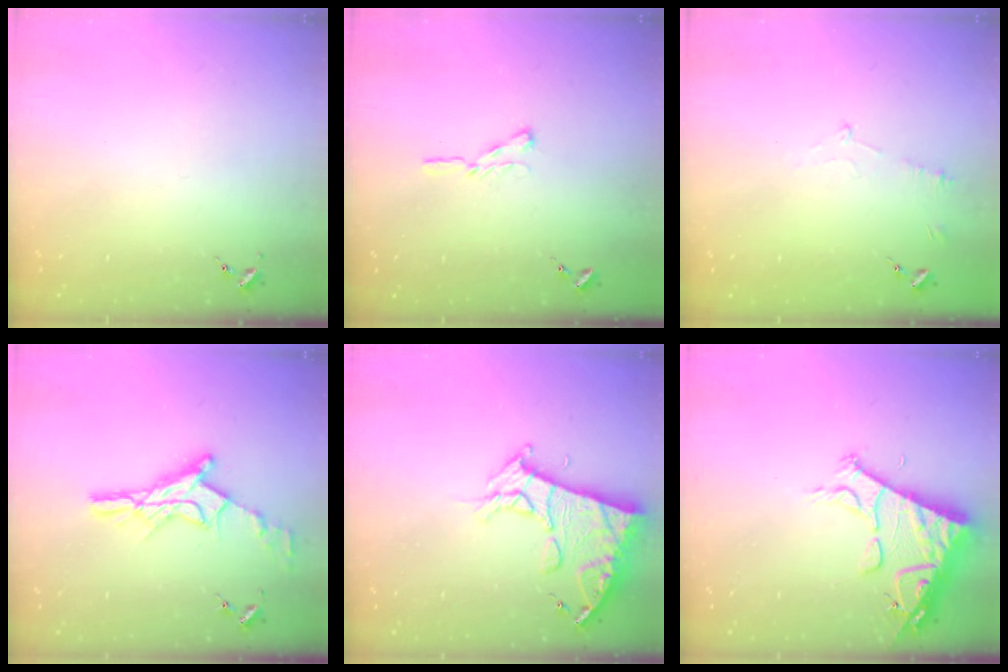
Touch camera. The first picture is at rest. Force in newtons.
{"total": 4.4, "press": 4.4, "slide": 0.5}
{"total": 4.5, "press": 4.2, "slide": 1.4}
{"total": 14.2, "press": 14.2, "slide": 1.1}
{"total": 14.1, "press": 14.0, "slide": 1.5}
{"total": 13.9, "press": 13.8, "slide": 1.7}